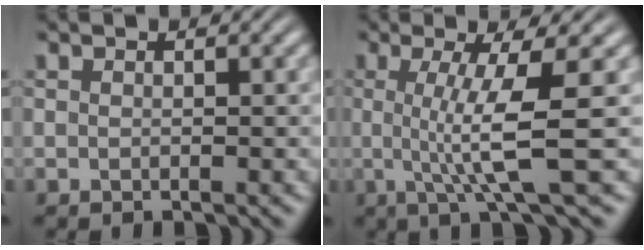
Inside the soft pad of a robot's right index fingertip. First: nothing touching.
{"total": 5.4, "force": [-0.1, -0.2, 5.4], "torque": [-0.095, -0.015, 0.004]}